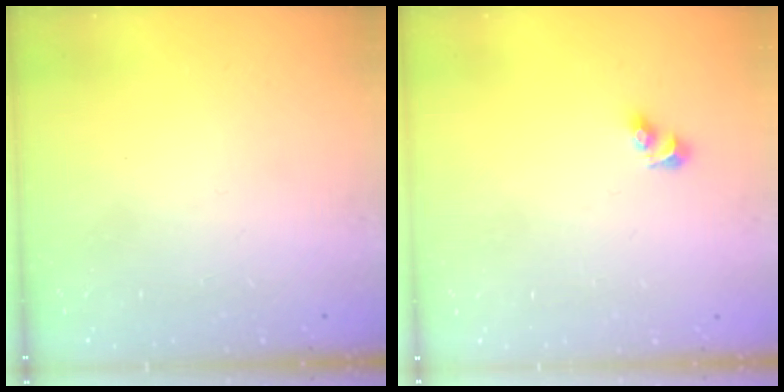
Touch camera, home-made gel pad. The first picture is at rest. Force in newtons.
{"total": 4.5, "press": 4.0, "slide": 2.0}